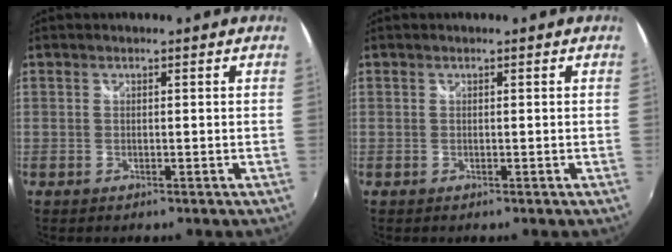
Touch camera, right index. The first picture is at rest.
{"total": 0.0}